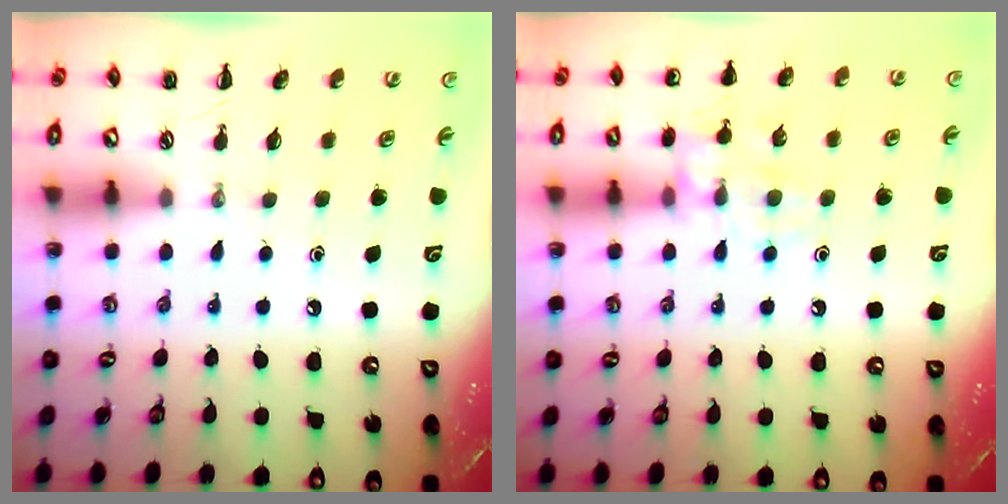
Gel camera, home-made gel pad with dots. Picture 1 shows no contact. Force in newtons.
{"total": 11.4, "press": 11.3, "slide": 1.3}